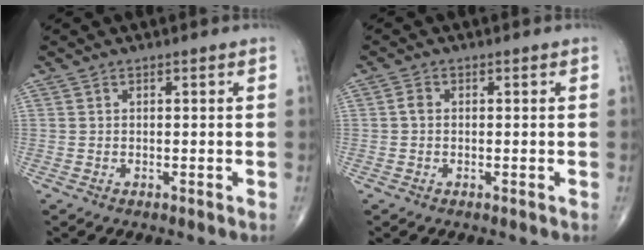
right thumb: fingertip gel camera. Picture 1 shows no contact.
{"total": 1.2, "force": [-0.1, 0.9, 0.8], "torque": [-0.013, 0.001, -0.005]}